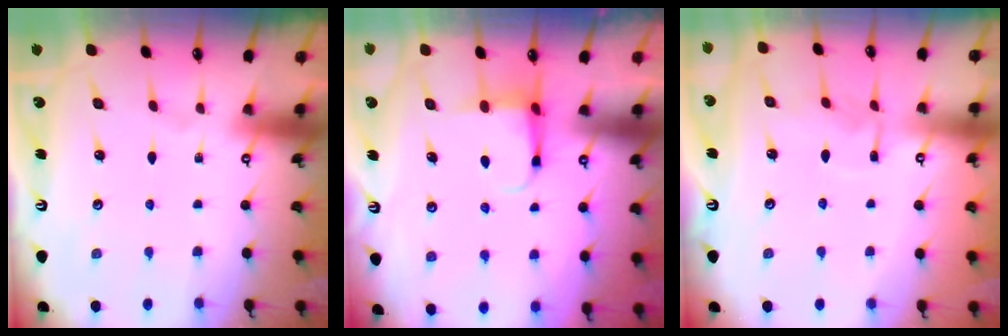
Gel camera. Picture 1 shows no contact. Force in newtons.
{"total": 4.3, "press": 4.3, "slide": 0.1}
{"total": 5.5, "press": 5.5, "slide": 0.5}